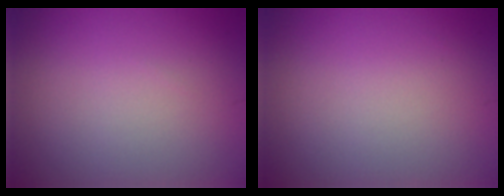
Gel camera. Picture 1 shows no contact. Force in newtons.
{"total": 0.0}